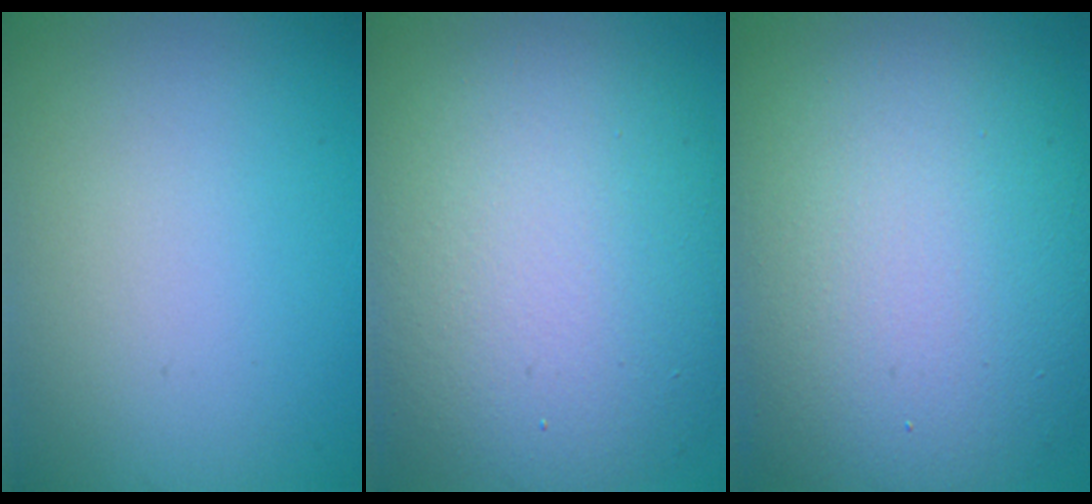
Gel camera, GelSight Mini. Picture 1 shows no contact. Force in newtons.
{"total": 12.9, "press": 12.9, "slide": 0.8}
{"total": 14.5, "press": 14.5, "slide": 1.0}